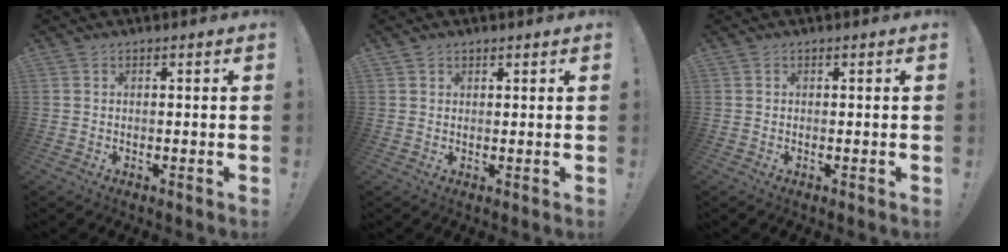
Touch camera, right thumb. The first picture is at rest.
{"total": 1.2, "force": [1.0, 0.6, 0.2], "torque": [0.004, -0.006, 0.018]}
{"total": 0.0}